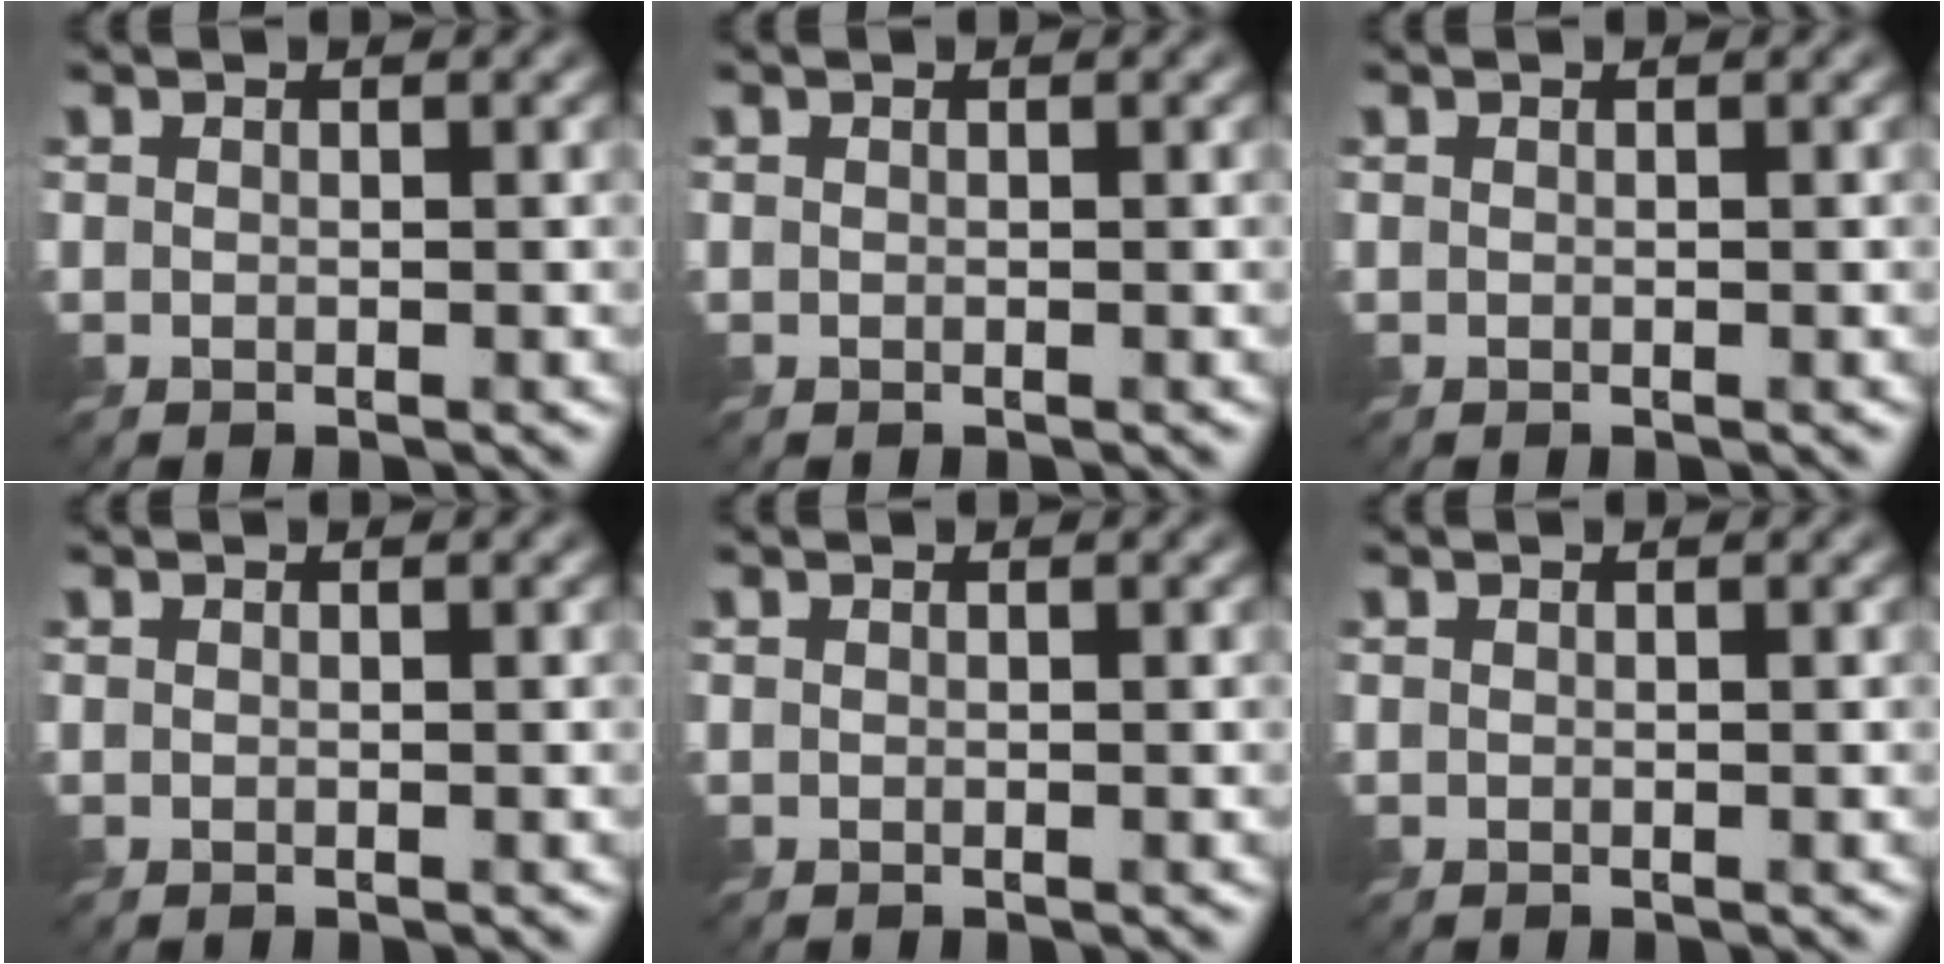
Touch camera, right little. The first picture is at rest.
{"total": 0.0}
{"total": 0.0}
{"total": 0.0}
{"total": 0.0}
{"total": 0.0}